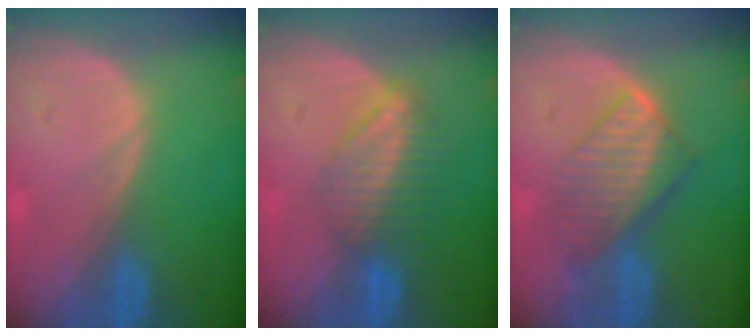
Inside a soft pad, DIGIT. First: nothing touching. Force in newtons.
{"total": 6.6, "press": 5.9, "slide": 3.1}
{"total": 7.5, "press": 6.8, "slide": 3.1}